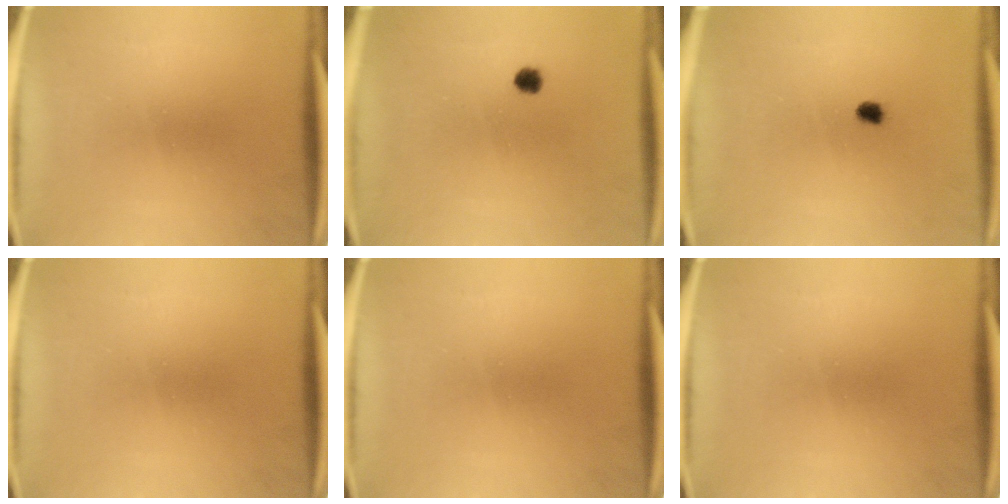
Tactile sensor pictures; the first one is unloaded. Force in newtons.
{"total": 1.7}
{"total": 1.7}
{"total": 0.0}
{"total": 0.0}
{"total": 0.0}